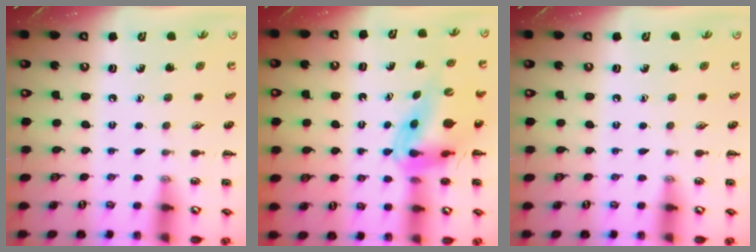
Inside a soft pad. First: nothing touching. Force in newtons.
{"total": 12.8, "press": 12.1, "slide": 4.3}
{"total": 0.0}